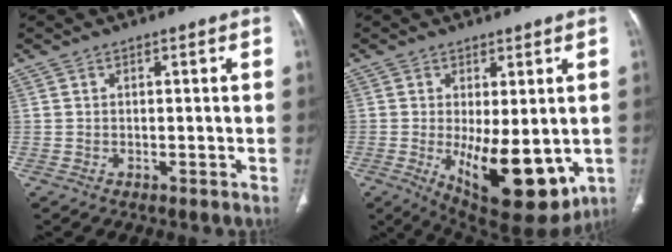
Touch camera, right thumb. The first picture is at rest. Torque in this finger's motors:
{"motor_torque": [1.19, 3.09, 0.34, -0.18, 0.44]}